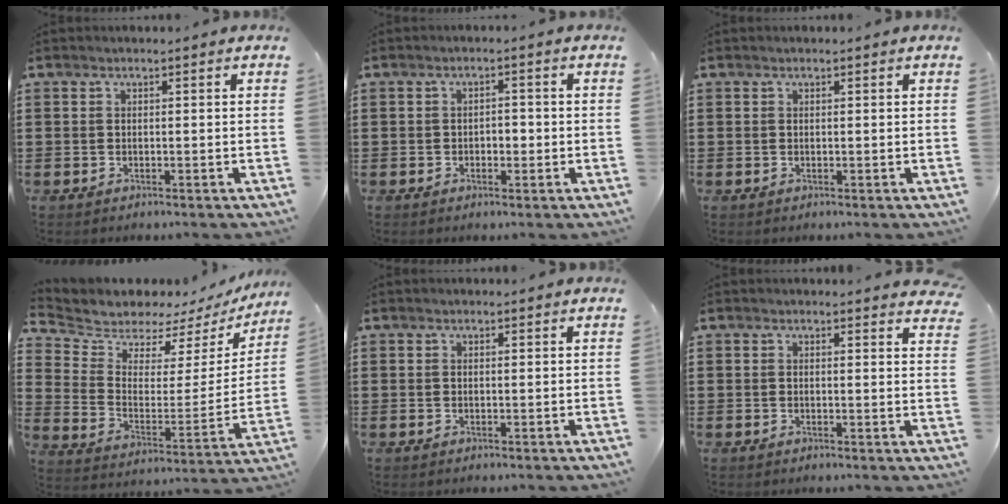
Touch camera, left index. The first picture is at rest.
{"total": 1.5, "force": [-0.5, 1.0, 1.0], "torque": [-0.021, 0.004, -0.013]}
{"total": 0.0}
{"total": 6.2, "force": [6.0, 1.4, 0.1], "torque": [-0.044, -0.053, 0.103]}
{"total": 0.5, "force": [0.5, 0.2, 0.1], "torque": [-0.003, 0.001, 0.010]}
{"total": 1.8, "force": [1.8, 0.2, 0.3], "torque": [-0.003, -0.004, 0.033]}